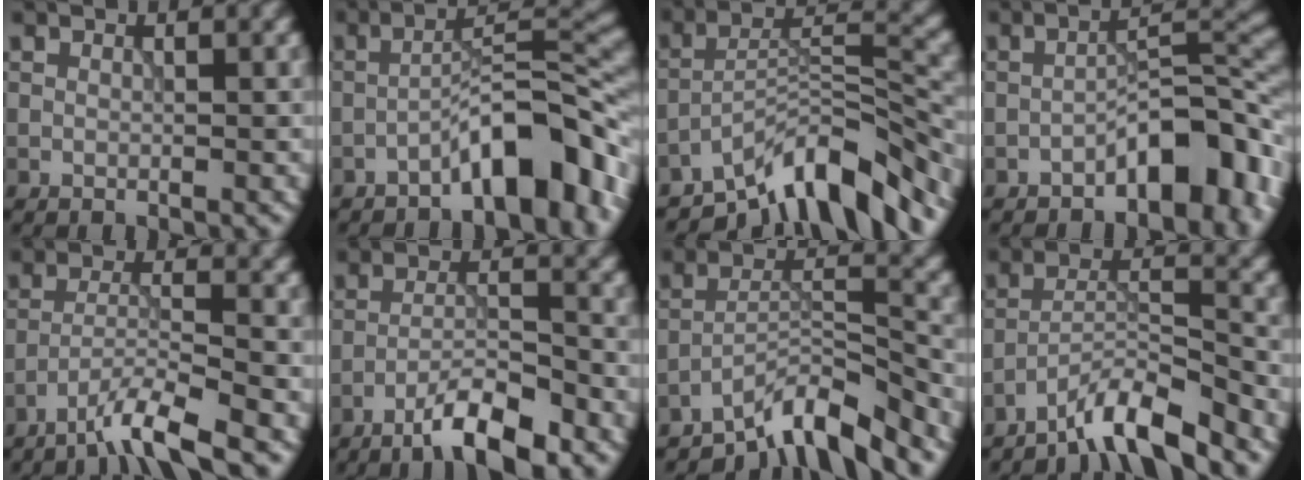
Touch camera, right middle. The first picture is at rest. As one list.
[{"total": 8.1, "force": [-4.7, 2.2, 6.2], "torque": [-0.084, 0.025, -0.080]}, {"total": 10.4, "force": [-7.8, 3.0, 6.2], "torque": [-0.088, 0.008, -0.149]}, {"total": 7.3, "force": [-3.9, 2.8, 5.5], "torque": [-0.062, 0.022, -0.066]}, {"total": 5.0, "force": [-3.9, 0.3, 3.2], "torque": [-0.052, 0.006, -0.082]}, {"total": 5.5, "force": [-4.0, 0.9, 3.7], "torque": [-0.060, 0.008, -0.073]}, {"total": 6.8, "force": [-5.7, 1.1, 3.6], "torque": [-0.051, 0.005, -0.102]}, {"total": 5.8, "force": [-4.8, 0.6, 3.1], "torque": [-0.053, 0.006, -0.093]}]